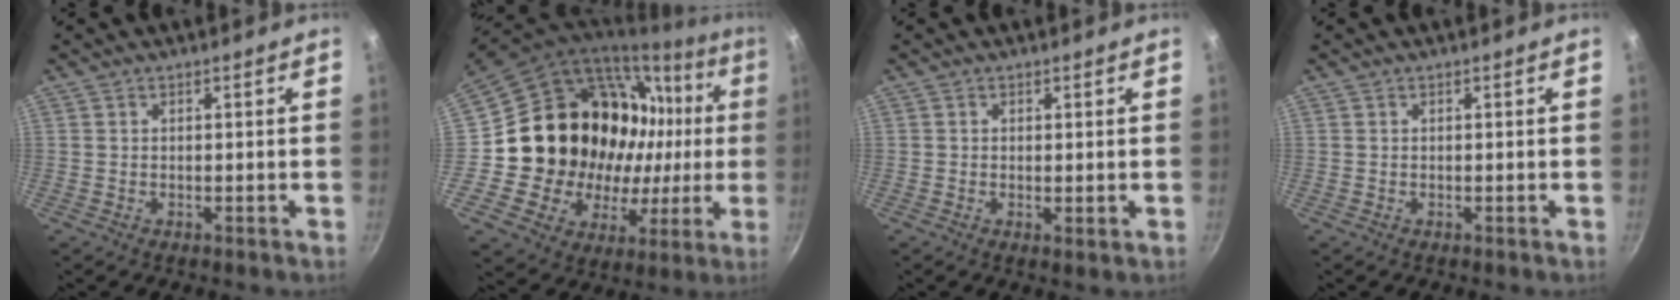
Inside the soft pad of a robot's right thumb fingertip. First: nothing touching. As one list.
[{"total": 25.3, "force": [2.4, 20.4, 14.8], "torque": [-0.209, 0.029, 0.057]}, {"total": 1.1, "force": [0.2, 0.5, 1.0], "torque": [-0.018, -0.004, 0.001]}, {"total": 0.0}]